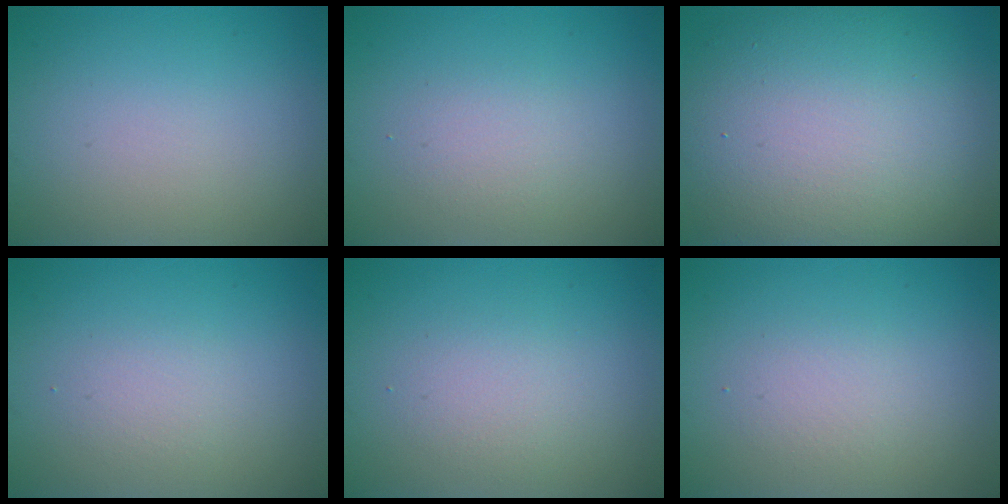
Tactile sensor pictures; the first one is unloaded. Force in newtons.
{"total": 1.7, "press": 1.7, "slide": 0.0}
{"total": 14.2, "press": 14.1, "slide": 1.2}
{"total": 1.4, "press": 1.4, "slide": 0.1}
{"total": 1.9, "press": 1.9, "slide": 0.1}
{"total": 1.7, "press": 1.7, "slide": 0.1}